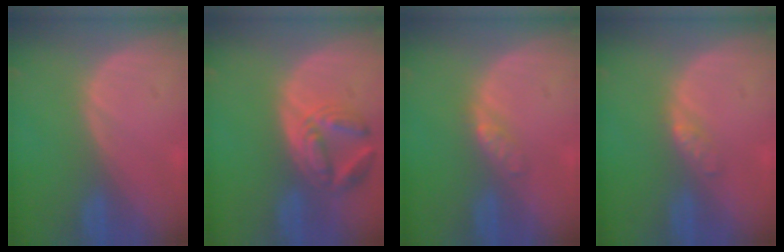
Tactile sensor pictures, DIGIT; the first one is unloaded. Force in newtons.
{"total": 7.4, "press": 6.6, "slide": 3.5}
{"total": 2.4, "press": 2.4, "slide": 0.2}
{"total": 2.0, "press": 2.0, "slide": 0.1}